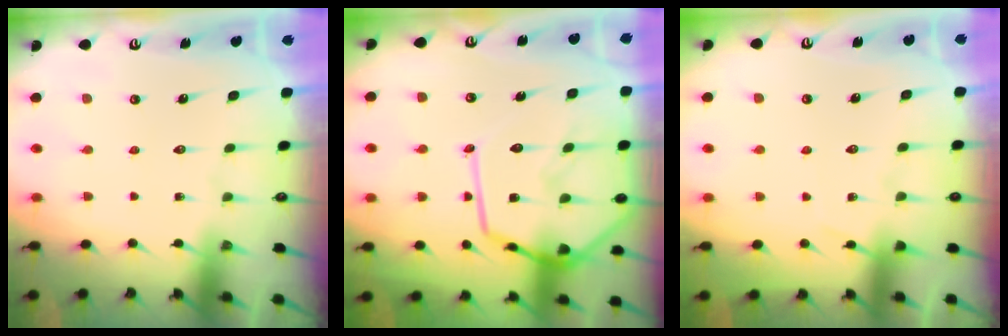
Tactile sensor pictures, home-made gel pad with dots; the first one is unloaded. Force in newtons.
{"total": 18.2, "press": 18.1, "slide": 1.7}
{"total": 6.4, "press": 6.4, "slide": 0.8}